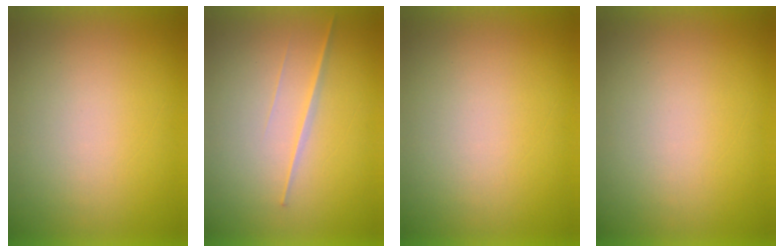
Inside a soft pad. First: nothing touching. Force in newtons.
{"total": 1.8}
{"total": 0.0}
{"total": 0.0}